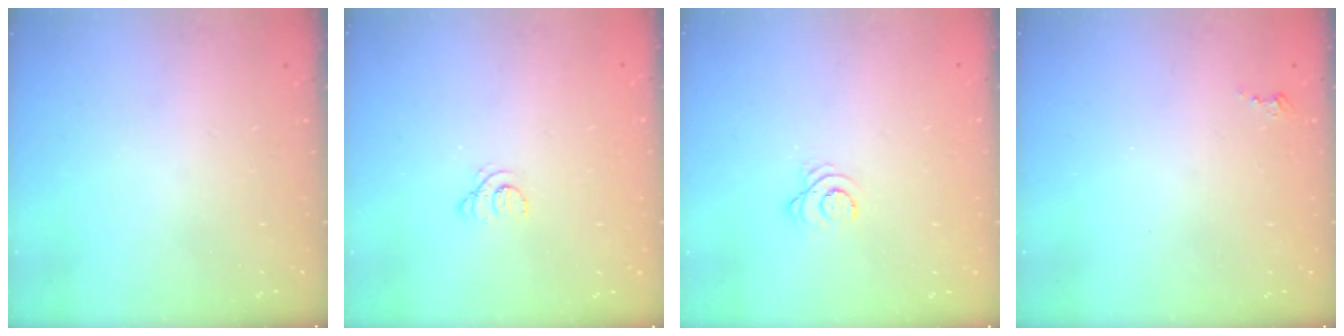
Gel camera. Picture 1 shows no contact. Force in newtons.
{"total": 1.6, "press": 1.6, "slide": 0.2}
{"total": 3.2, "press": 3.1, "slide": 0.4}
{"total": 2.4, "press": 2.4, "slide": 0.4}